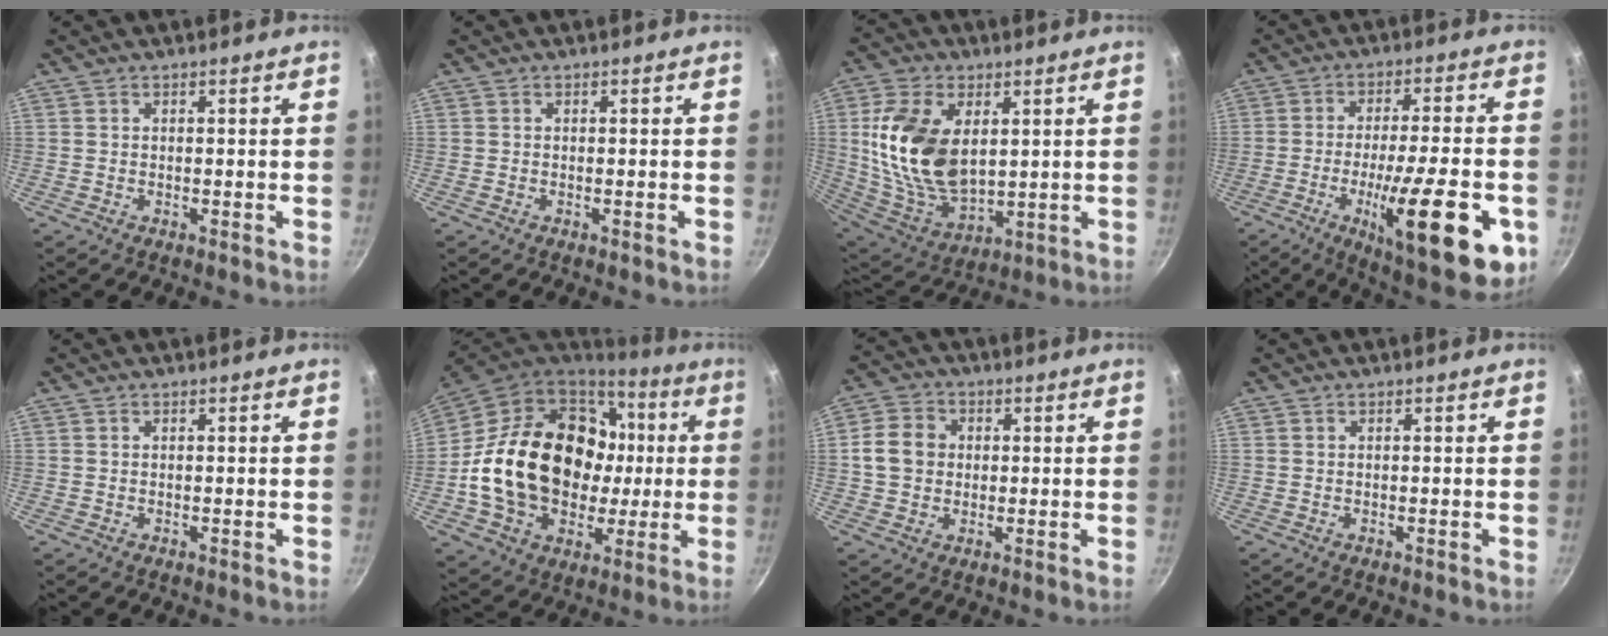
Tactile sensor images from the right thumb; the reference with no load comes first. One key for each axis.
{"total": 0.0}
{"total": 19.0, "fx": 3.6, "fy": 11.6, "fz": 14.7, "tx": -0.268, "ty": -0.023, "tz": 0.083}
{"total": 22.6, "fx": -7.3, "fy": 6.1, "fz": 20.5, "tx": -0.280, "ty": 0.010, "tz": -0.104}
{"total": 0.0}
{"total": 27.9, "fx": 0.9, "fy": 21.0, "fz": 18.2, "tx": -0.297, "ty": 0.036, "tz": 0.037}
{"total": 7.6, "fx": 0.6, "fy": 6.5, "fz": 3.9, "tx": -0.048, "ty": 0.010, "tz": -0.001}
{"total": 0.0}